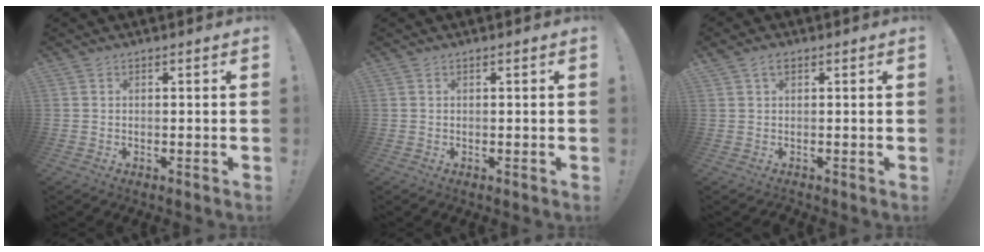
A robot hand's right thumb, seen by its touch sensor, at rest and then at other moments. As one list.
[{"total": 0.0}, {"total": 2.5, "force": [1.0, 1.7, 1.5], "torque": [-0.025, 0.000, 0.017]}]